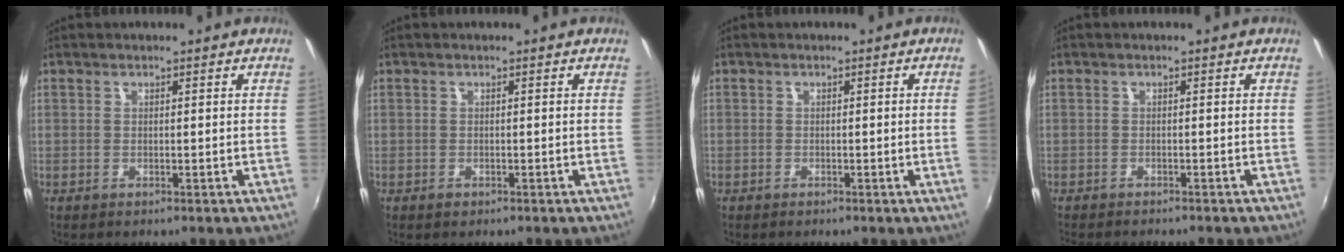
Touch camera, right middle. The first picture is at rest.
{"total": 0.8, "force": [-0.6, 0.5, 0.2], "torque": [-0.005, -0.002, -0.009]}
{"total": 1.2, "force": [-0.1, -0.8, 0.9], "torque": [-0.009, -0.007, 0.000]}
{"total": 3.6, "force": [-3.3, 0.6, 1.3], "torque": [-0.030, -0.014, -0.055]}